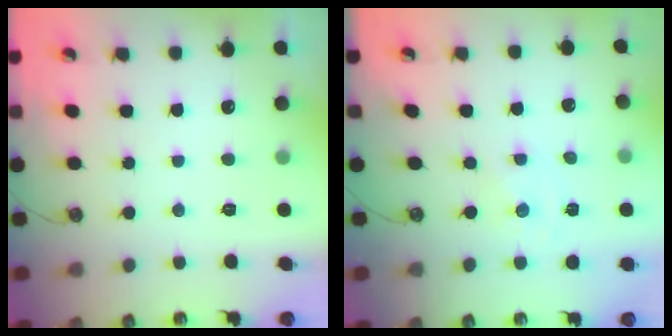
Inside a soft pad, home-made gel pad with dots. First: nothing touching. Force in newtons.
{"total": 0.0}